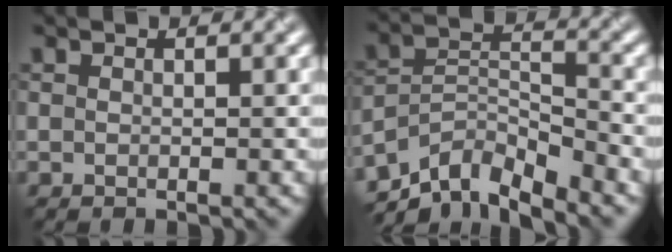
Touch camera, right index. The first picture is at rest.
{"total": 7.0, "force": [-5.5, 2.5, 3.5], "torque": [-0.051, -0.007, -0.110]}